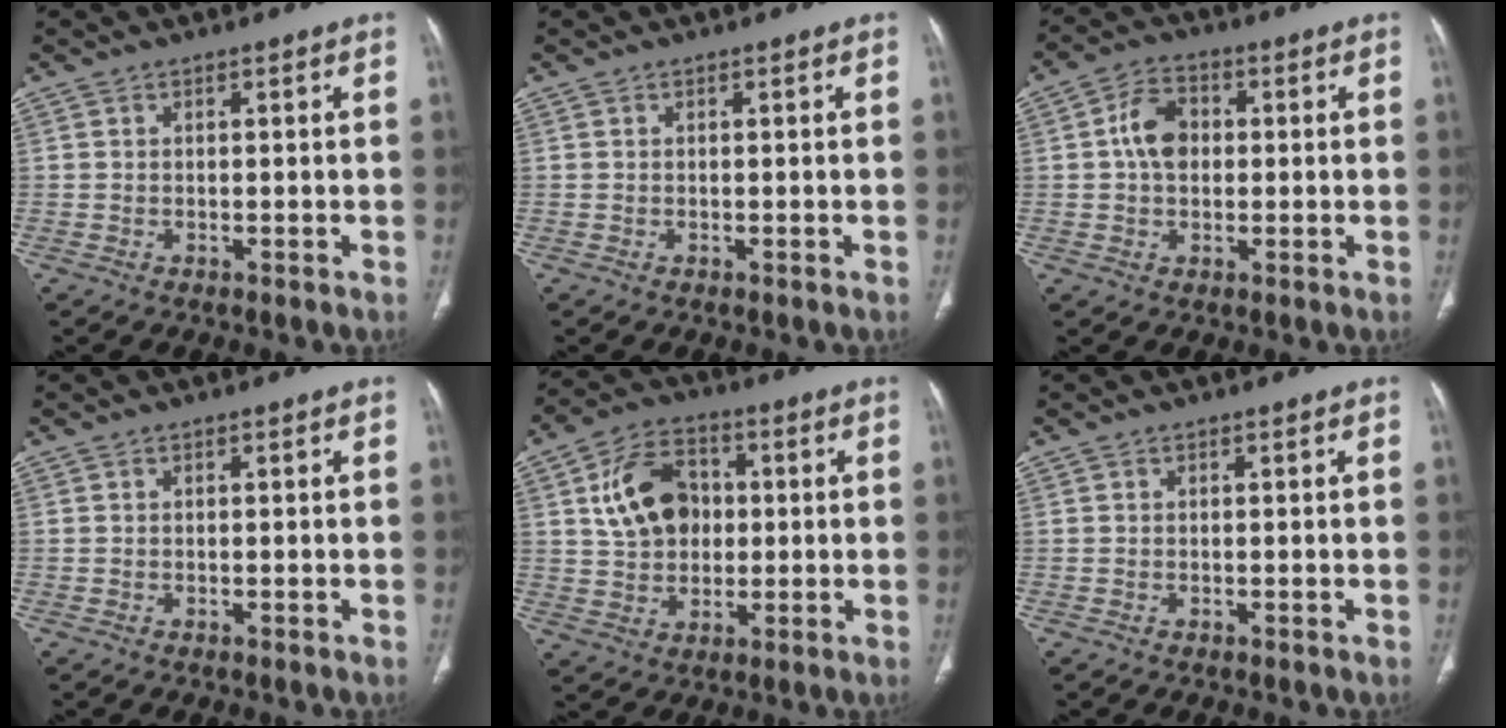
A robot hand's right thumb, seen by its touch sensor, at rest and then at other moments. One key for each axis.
{"total": 0.0}
{"total": 7.1, "fx": 0.6, "fy": 5.2, "fz": 4.8, "tx": -0.072, "ty": 0.013, "tz": 0.005}
{"total": 0.0}
{"total": 12.6, "fx": 2.1, "fy": 9.5, "fz": 8.1, "tx": -0.114, "ty": 0.008, "tz": 0.035}
{"total": 0.0}